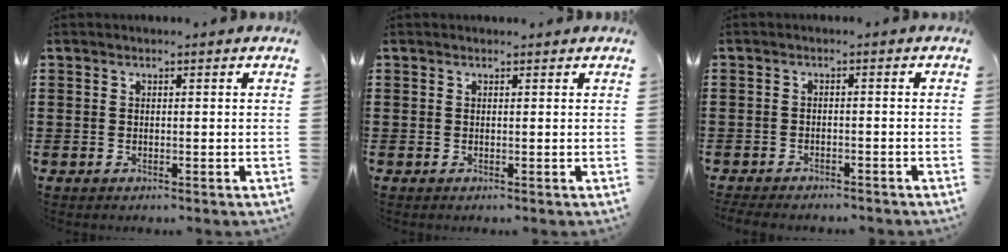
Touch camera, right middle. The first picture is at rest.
{"total": 0.0}
{"total": 2.1, "force": [-2.1, 0.3, 0.2], "torque": [-0.009, -0.002, -0.044]}